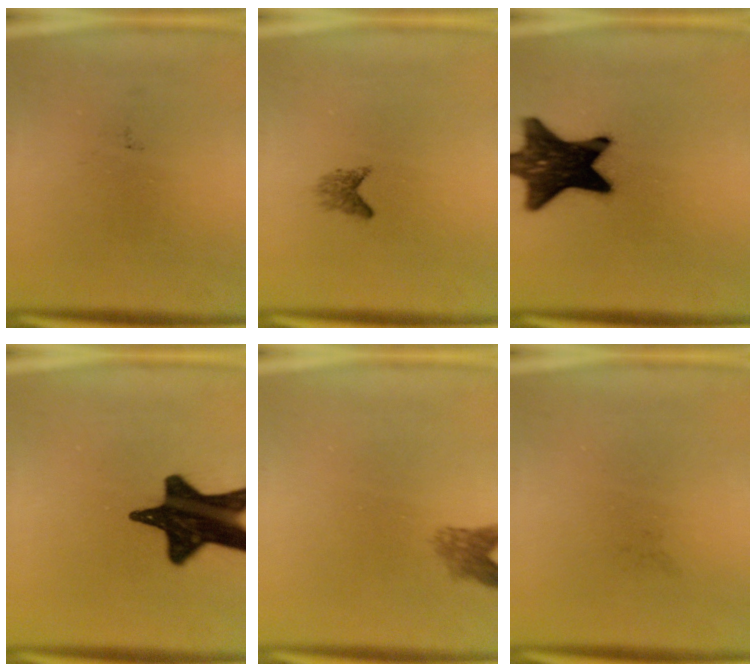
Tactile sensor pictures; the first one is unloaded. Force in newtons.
{"total": 1.4}
{"total": 16.7}
{"total": 18.9}
{"total": 2.4}
{"total": 0.0}